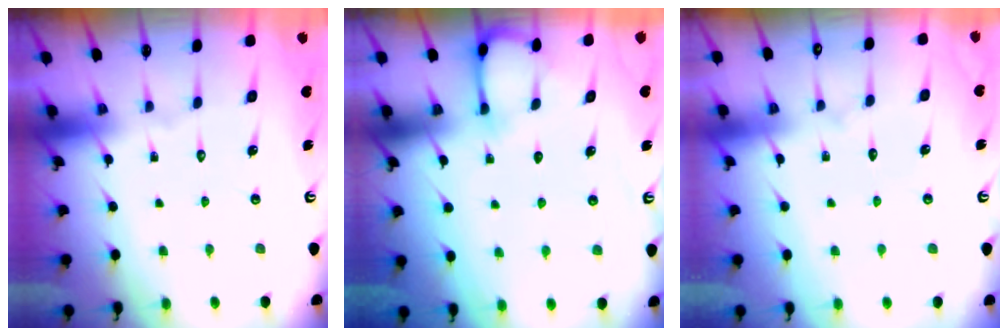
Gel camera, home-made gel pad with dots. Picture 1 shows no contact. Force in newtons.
{"total": 4.8, "press": 4.8, "slide": 0.5}
{"total": 2.9, "press": 2.9, "slide": 0.4}